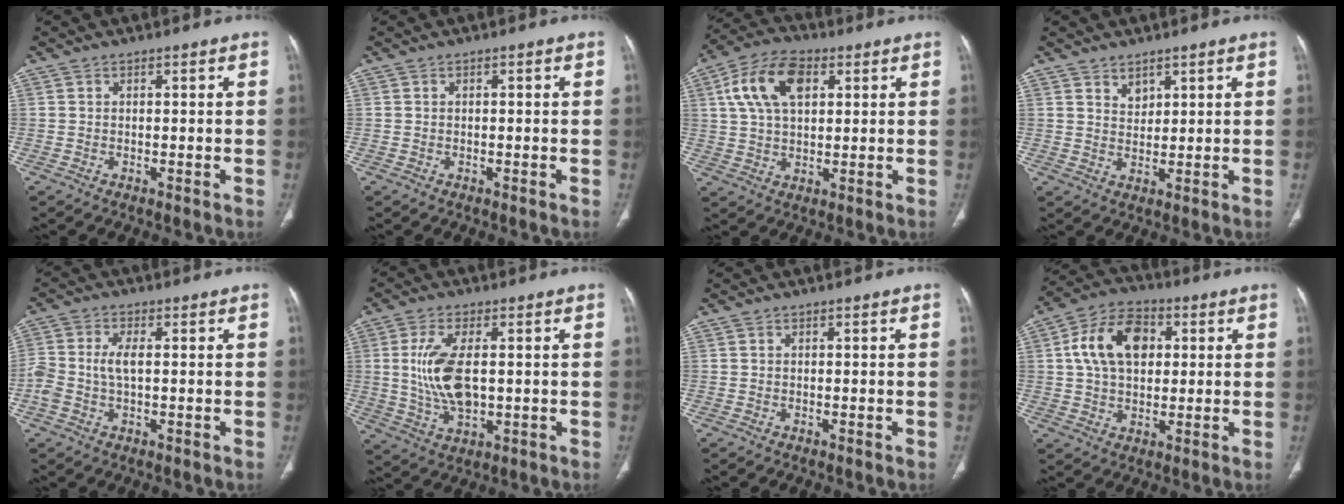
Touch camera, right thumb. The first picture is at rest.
{"total": 0.0}
{"total": 12.4, "force": [4.1, 7.3, 9.2], "torque": [-0.169, 0.009, 0.073]}
{"total": 2.7, "force": [2.0, 1.6, 1.0], "torque": [-0.006, -0.018, 0.040]}
{"total": 5.4, "force": [-0.3, 2.8, 4.6], "torque": [-0.125, 0.016, -0.006]}
{"total": 10.6, "force": [0.7, 5.3, 9.1], "torque": [-0.191, -0.010, 0.022]}
{"total": 0.0}
{"total": 13.0, "force": [2.8, 8.8, 9.2], "torque": [-0.145, 0.013, 0.042]}